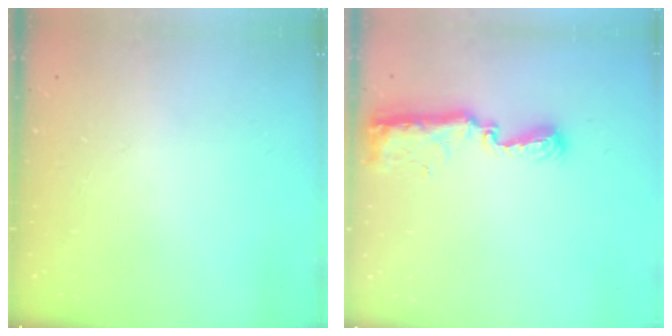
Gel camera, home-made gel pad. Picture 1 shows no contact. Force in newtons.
{"total": 8.9, "press": 8.9, "slide": 0.8}